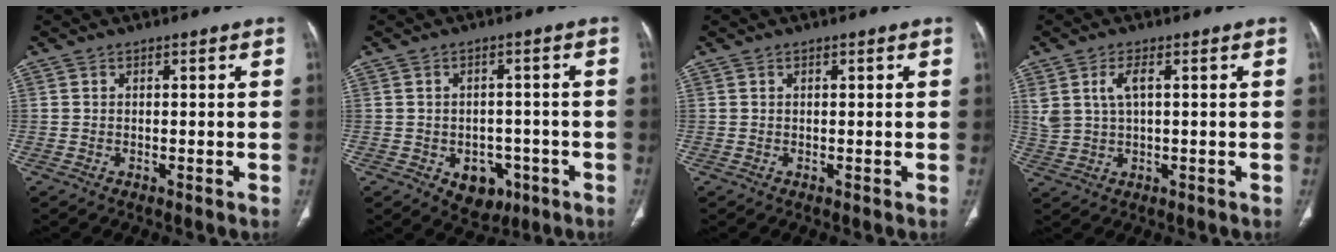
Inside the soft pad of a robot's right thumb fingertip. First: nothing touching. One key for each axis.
{"total": 7.0, "fx": -2.8, "fy": 5.2, "fz": 3.7, "tx": -0.020, "ty": 0.017, "tz": -0.028}
{"total": 0.5, "fx": 0.2, "fy": 0.2, "fz": 0.4, "tx": -0.010, "ty": 0.003, "tz": 0.005}
{"total": 5.1, "fx": 1.6, "fy": 2.4, "fz": 4.2, "tx": -0.091, "ty": 0.003, "tz": 0.039}